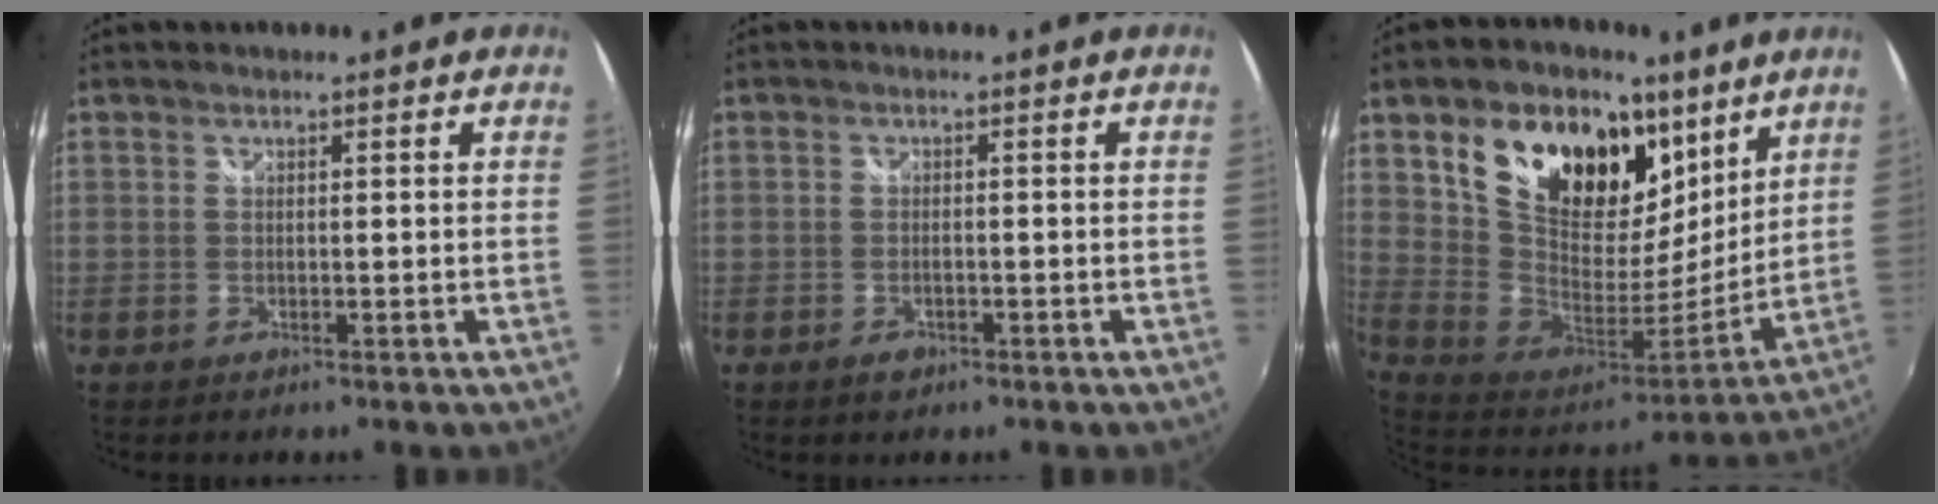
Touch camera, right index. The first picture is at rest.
{"total": 2.1, "force": [-1.3, 1.2, 1.1], "torque": [-0.021, -0.003, -0.020]}
{"total": 27.0, "force": [13.5, 16.5, 16.6], "torque": [-0.335, 0.034, 0.243]}